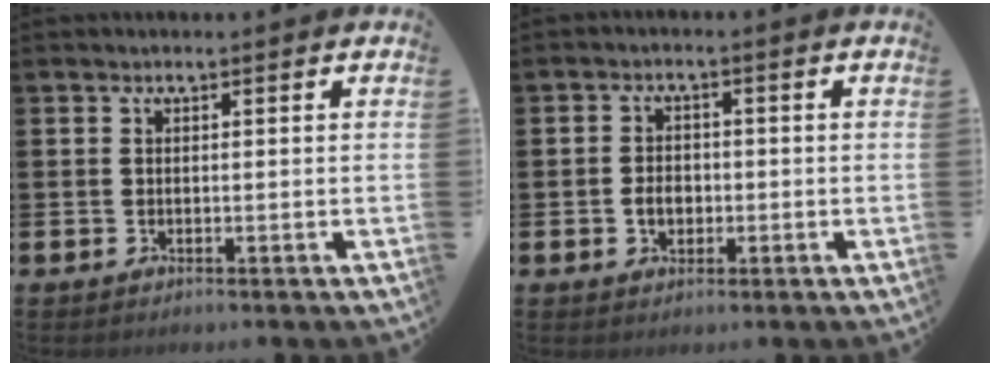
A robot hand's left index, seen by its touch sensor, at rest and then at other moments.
{"total": 2.8, "force": [-0.7, 2.1, 1.8], "torque": [-0.017, -0.003, -0.019]}